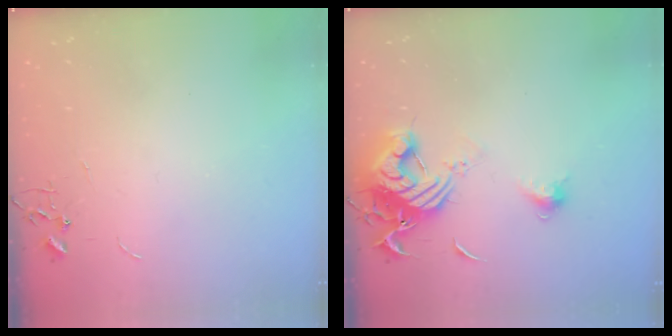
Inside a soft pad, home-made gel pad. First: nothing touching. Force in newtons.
{"total": 12.5, "press": 12.4, "slide": 1.5}